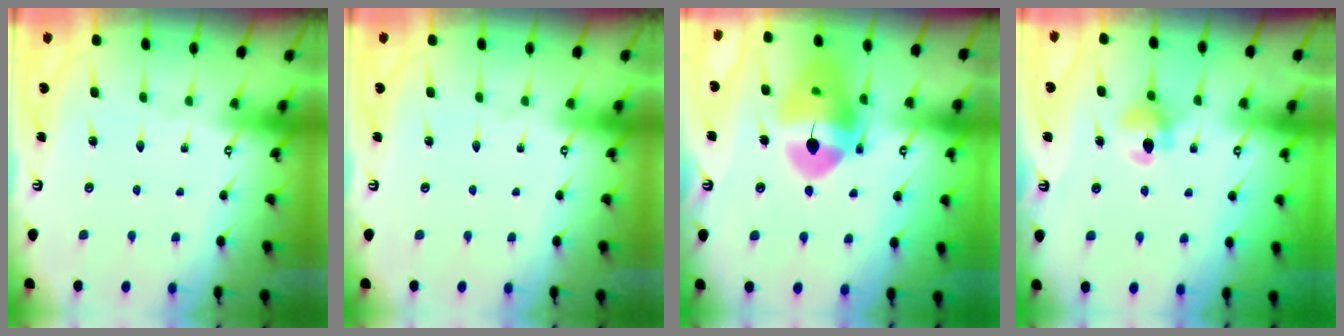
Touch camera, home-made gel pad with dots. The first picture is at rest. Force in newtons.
{"total": 0.0}
{"total": 16.0, "press": 15.9, "slide": 1.5}
{"total": 6.6, "press": 6.5, "slide": 0.6}